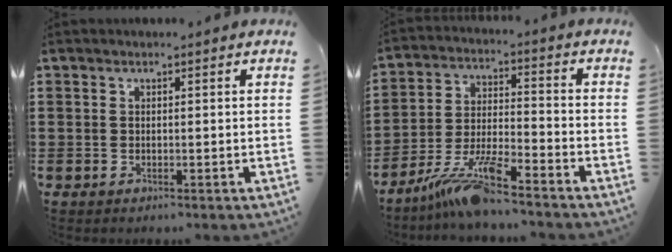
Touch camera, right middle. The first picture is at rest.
{"total": 9.5, "force": [-7.8, 0.7, 5.5], "torque": [-0.119, -0.006, -0.152]}